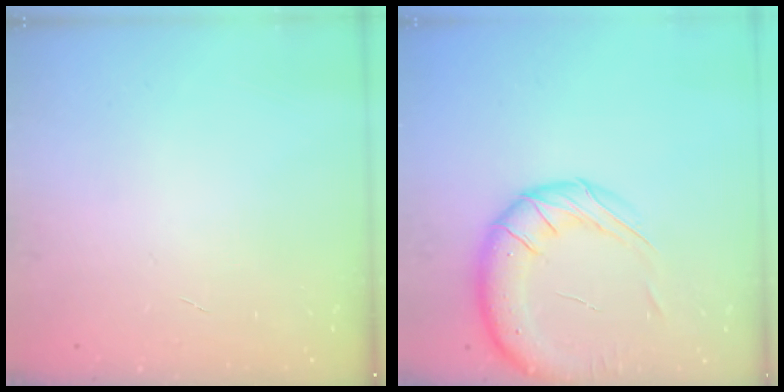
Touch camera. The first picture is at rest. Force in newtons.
{"total": 14.8, "press": 14.6, "slide": 2.5}